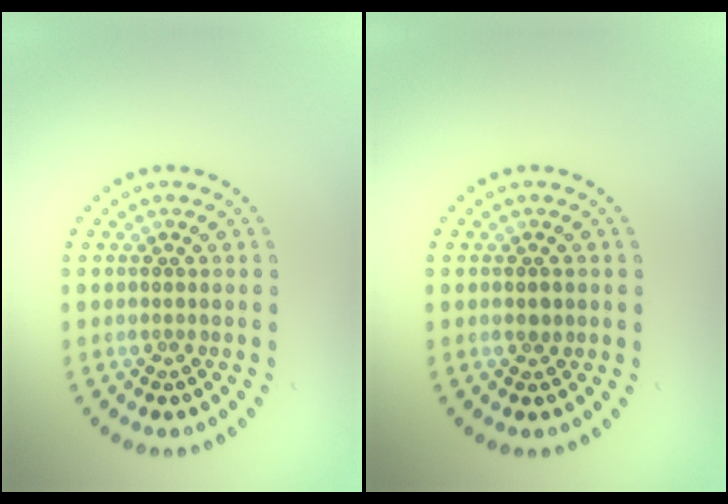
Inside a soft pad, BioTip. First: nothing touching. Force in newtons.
{"total": 1.1, "press": 1.0, "slide": 0.2}